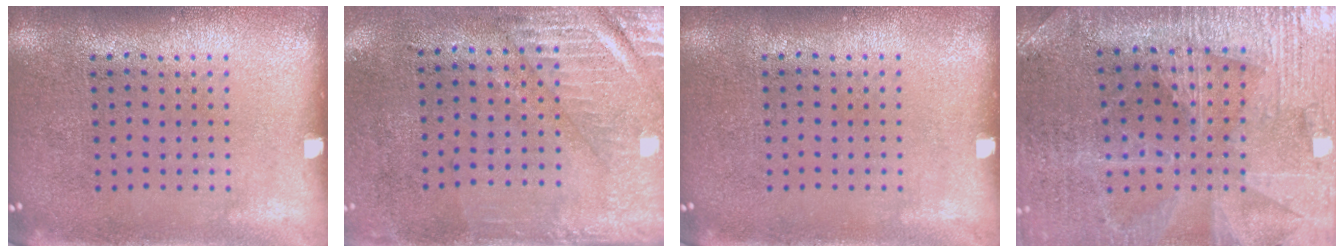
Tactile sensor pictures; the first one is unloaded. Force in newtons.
{"total": 3.0, "press": 2.5, "slide": 1.6}
{"total": 0.0}
{"total": 3.0, "press": 3.0, "slide": 0.4}